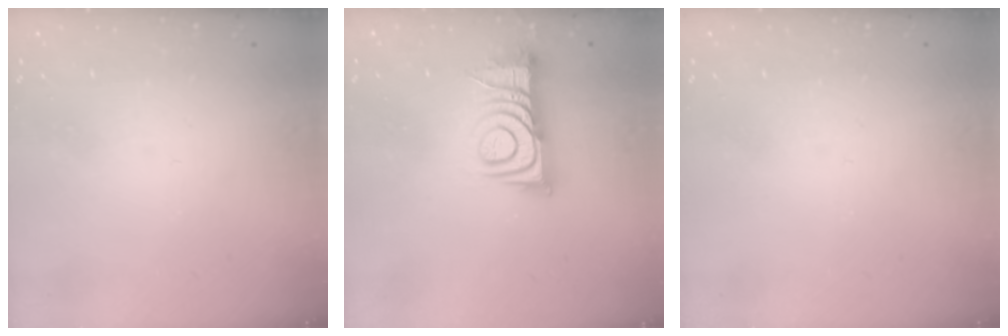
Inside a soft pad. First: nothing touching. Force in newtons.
{"total": 10.8, "press": 10.8, "slide": 0.3}
{"total": 0.0}